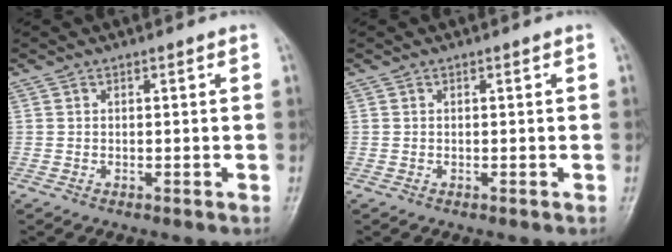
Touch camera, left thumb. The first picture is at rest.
{"total": 0.0}